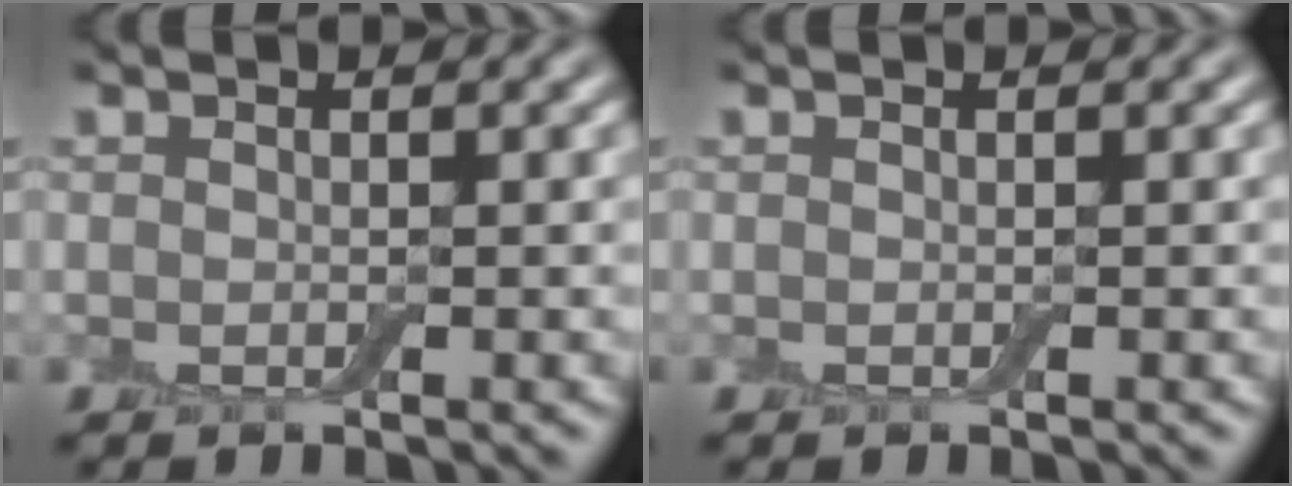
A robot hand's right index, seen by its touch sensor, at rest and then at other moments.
{"total": 0.0}